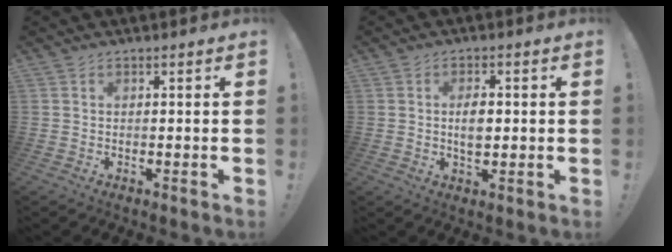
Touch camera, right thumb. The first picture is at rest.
{"total": 5.1, "force": [0.2, 3.0, 4.2], "torque": [-0.079, 0.001, -0.004]}